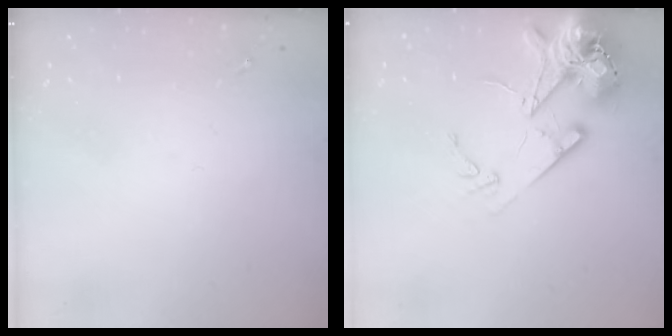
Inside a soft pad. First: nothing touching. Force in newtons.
{"total": 18.0, "press": 17.8, "slide": 2.8}